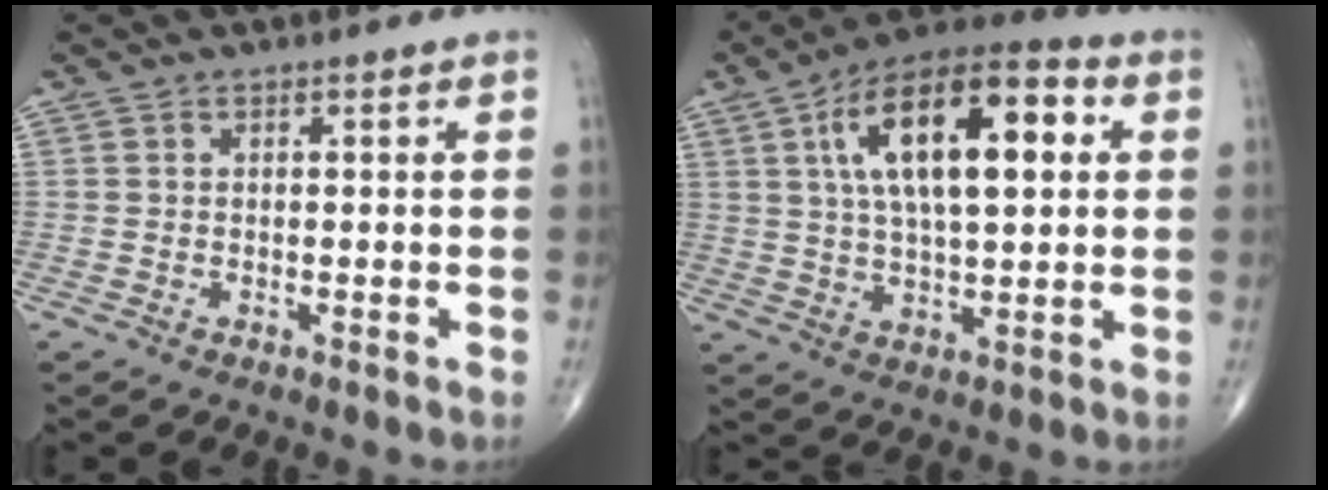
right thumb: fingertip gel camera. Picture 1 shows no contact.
{"total": 19.8, "force": [5.2, 8.2, 17.2], "torque": [-0.273, 0.014, 0.078]}